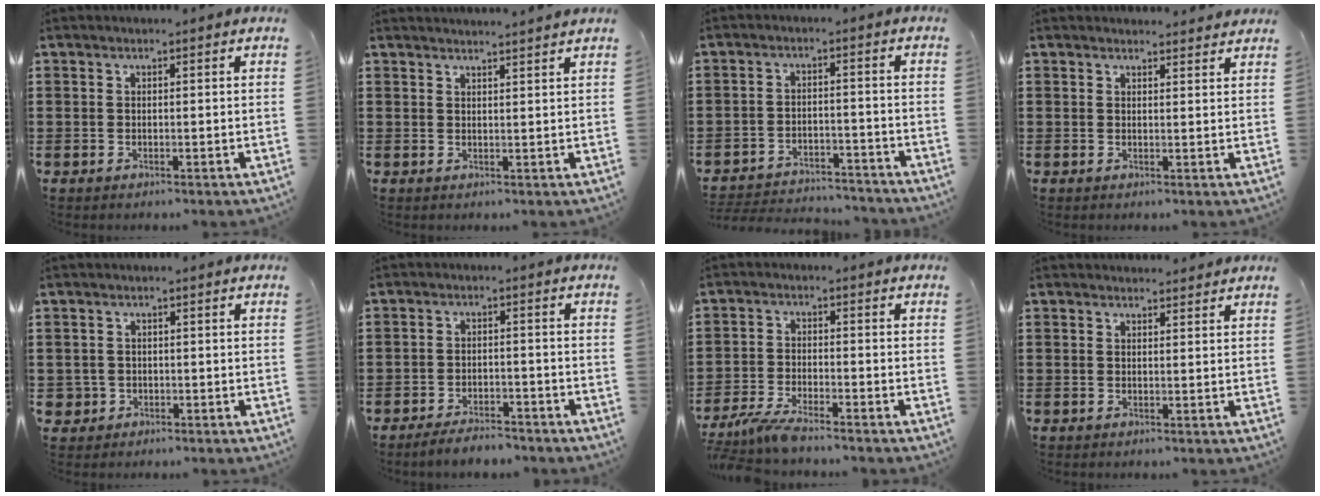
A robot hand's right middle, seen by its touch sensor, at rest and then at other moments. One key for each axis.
{"total": 2.0, "fx": 1.9, "fy": -0.3, "fz": 0.2, "tx": -0.007, "ty": 0.000, "tz": 0.038}
{"total": 3.9, "fx": -3.8, "fy": 0.5, "fz": 0.2, "tx": -0.016, "ty": 0.000, "tz": -0.083}
{"total": 1.7, "fx": 1.7, "fy": 0.2, "fz": 0.0, "tx": 0.003, "ty": 0.000, "tz": 0.031}
{"total": 1.5, "fx": -0.5, "fy": 1.4, "fz": 0.3, "tx": -0.010, "ty": 0.003, "tz": -0.014}
{"total": 3.5, "fx": -3.4, "fy": 0.5, "fz": 0.6, "tx": -0.013, "ty": 0.003, "tz": -0.068}
{"total": 4.3, "fx": -4.0, "fy": 0.0, "fz": 1.7, "tx": -0.051, "ty": -0.013, "tz": -0.082}
{"total": 1.3, "fx": 1.3, "fy": 0.1, "fz": 0.0, "tx": 0.004, "ty": -0.005, "tz": 0.024}